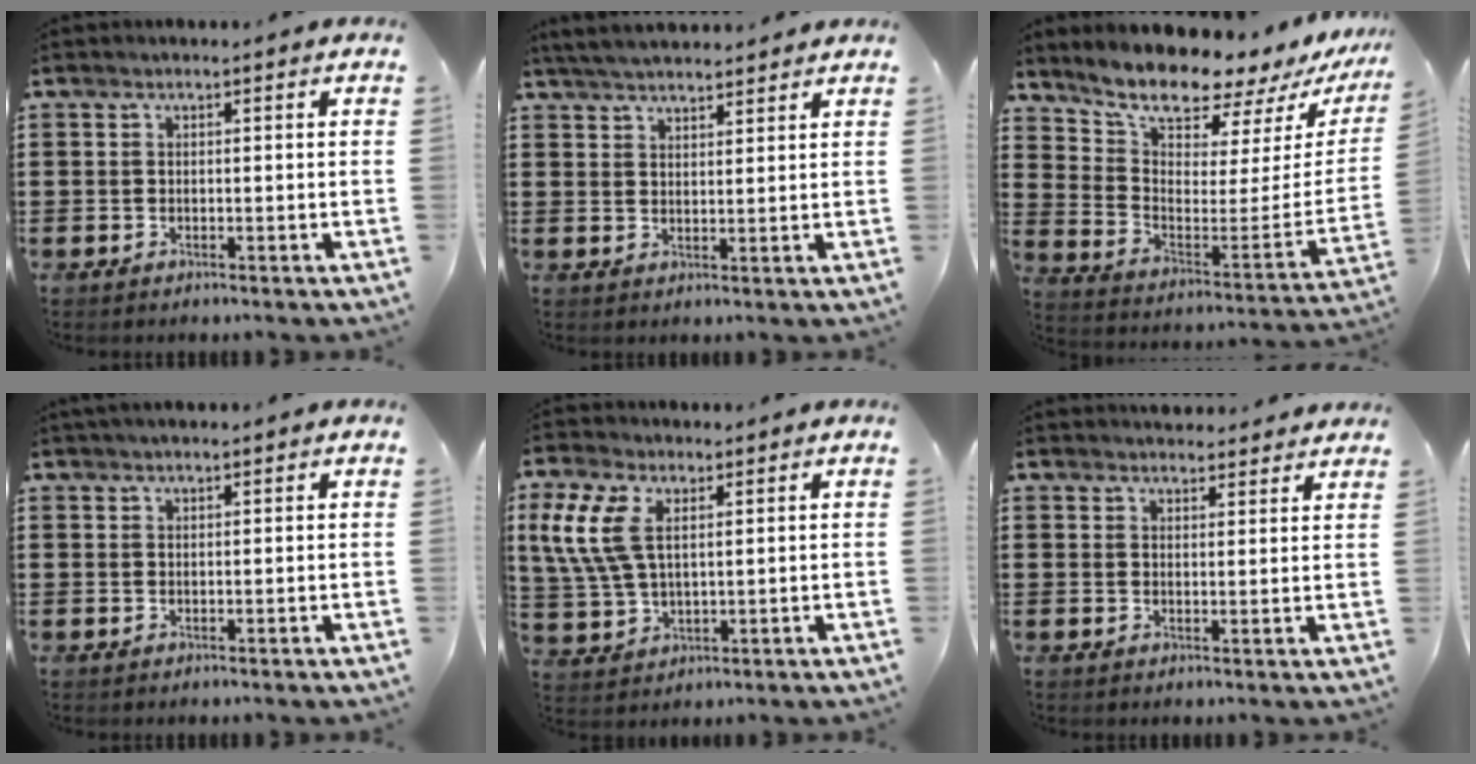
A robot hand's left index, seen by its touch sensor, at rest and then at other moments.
{"total": 3.8, "force": [3.7, 0.2, 0.9], "torque": [-0.028, -0.006, 0.070]}
{"total": 8.9, "force": [8.4, 1.3, 2.5], "torque": [-0.074, -0.082, 0.140]}
{"total": 0.6, "force": [0.6, 0.1, 0.3], "torque": [-0.007, 0.000, 0.011]}
{"total": 8.5, "force": [3.0, 4.5, 6.5], "torque": [-0.172, 0.000, 0.047]}
{"total": 2.9, "force": [2.9, 0.4, 0.1], "torque": [-0.002, -0.010, 0.053]}